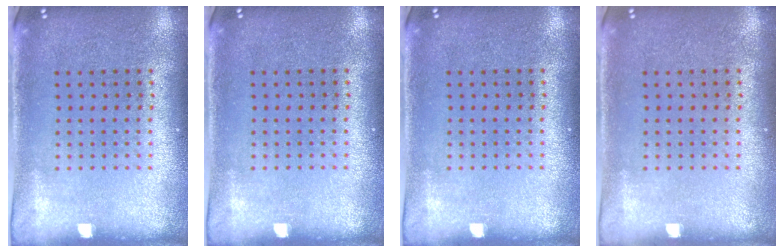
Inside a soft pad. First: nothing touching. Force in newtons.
{"total": 0.0}
{"total": 0.0}
{"total": 0.0}